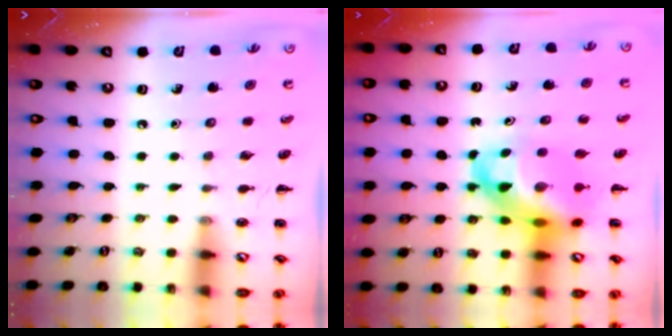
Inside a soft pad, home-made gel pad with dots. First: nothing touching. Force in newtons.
{"total": 14.4, "press": 13.9, "slide": 3.8}